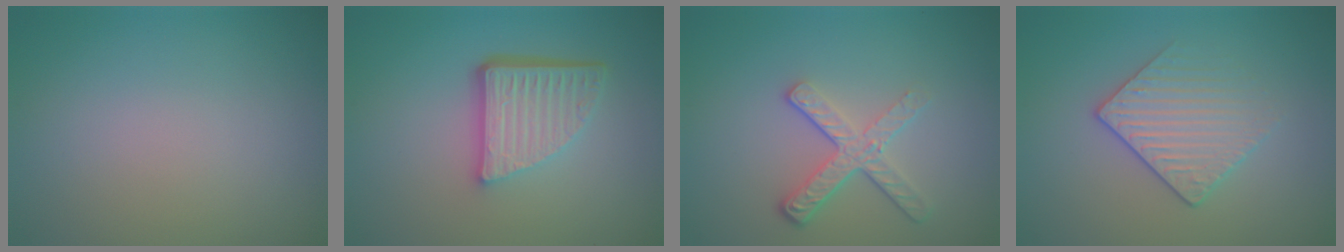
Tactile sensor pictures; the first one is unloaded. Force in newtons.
{"total": 5.7, "press": 3.8, "slide": 4.2}
{"total": 3.7, "press": 2.7, "slide": 2.5}
{"total": 2.4, "press": 2.1, "slide": 1.1}